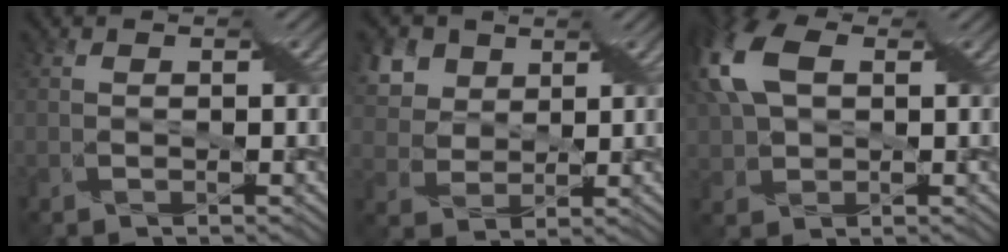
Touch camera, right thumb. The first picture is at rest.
{"total": 6.8, "force": [3.9, 5.0, 2.5], "torque": [-0.094, 0.016, 0.069]}
{"total": 11.5, "force": [3.5, 7.0, 8.4], "torque": [-0.220, 0.023, 0.053]}